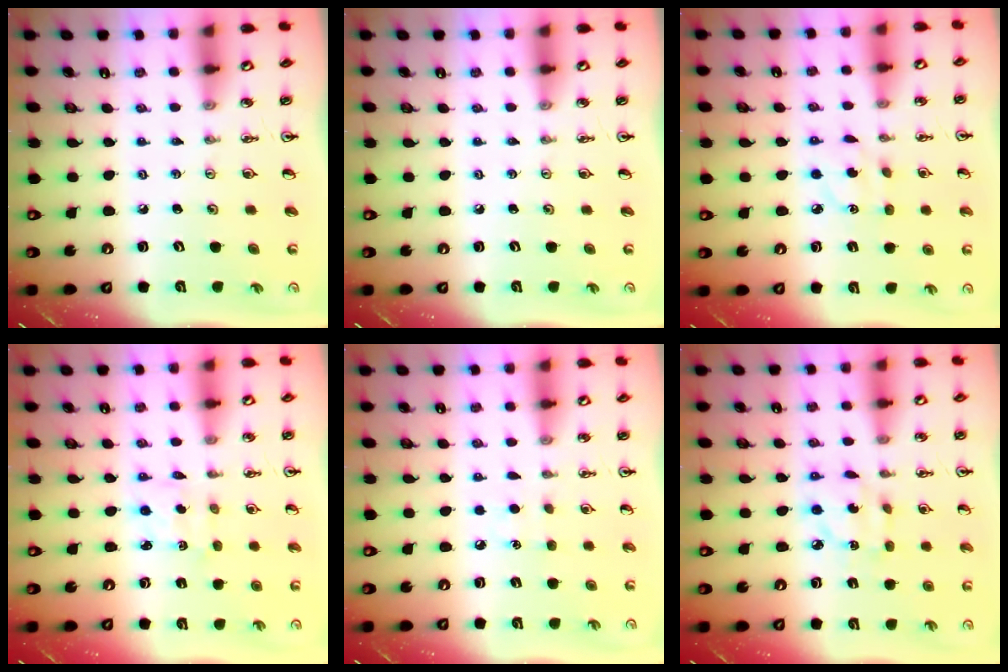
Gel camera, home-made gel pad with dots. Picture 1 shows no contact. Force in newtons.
{"total": 0.0}
{"total": 3.4, "press": 3.3, "slide": 0.3}
{"total": 2.3, "press": 2.1, "slide": 0.8}
{"total": 4.2, "press": 4.2, "slide": 0.4}
{"total": 6.7, "press": 6.7, "slide": 0.3}